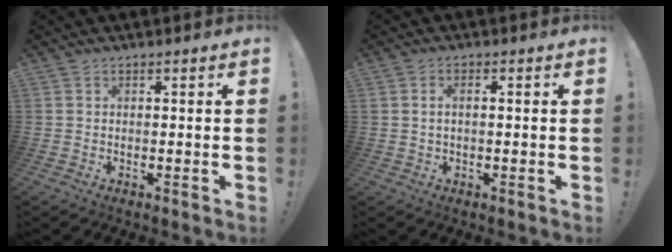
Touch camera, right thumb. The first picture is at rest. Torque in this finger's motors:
{"motor_torque": [-0.13, 0.37, 0.16, -0.27, 0.03]}